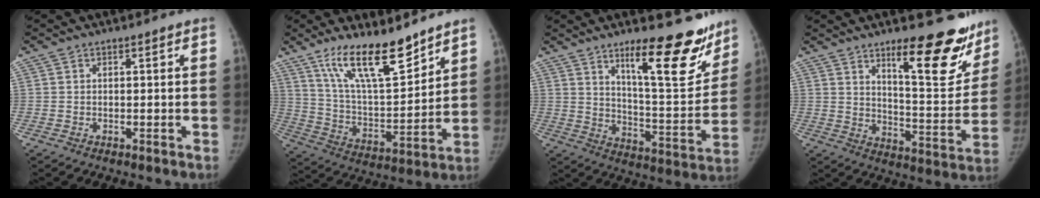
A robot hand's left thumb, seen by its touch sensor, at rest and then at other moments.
{"total": 16.9, "force": [12.3, 4.8, 10.6], "torque": [-0.153, -0.077, 0.229]}
{"total": 18.8, "force": [12.4, 5.4, 13.0], "torque": [-0.128, -0.095, 0.190]}
{"total": 17.9, "force": [11.9, 5.5, 12.2], "torque": [-0.107, -0.096, 0.174]}